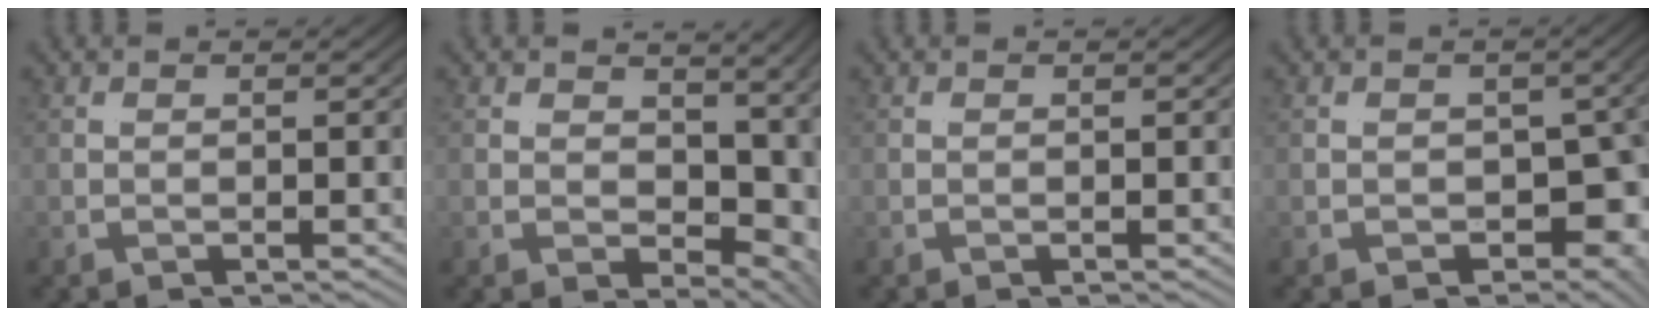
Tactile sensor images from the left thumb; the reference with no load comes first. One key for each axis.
{"total": 6.6, "fx": 1.0, "fy": 3.9, "fz": 5.2, "tx": -0.074, "ty": -0.003, "tz": 0.024}
{"total": 0.0}
{"total": 8.4, "fx": -0.5, "fy": 5.5, "fz": 6.3, "tx": -0.073, "ty": -0.016, "tz": 0.000}